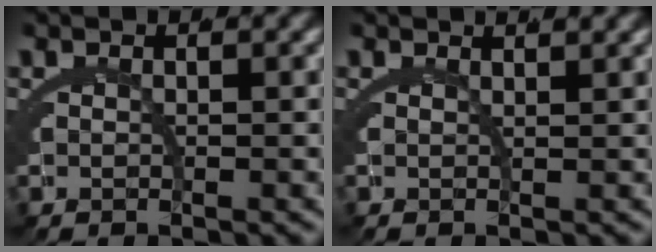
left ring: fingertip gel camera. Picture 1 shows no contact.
{"total": 1.5, "force": [1.1, -0.7, 0.7], "torque": [-0.010, -0.003, 0.020]}